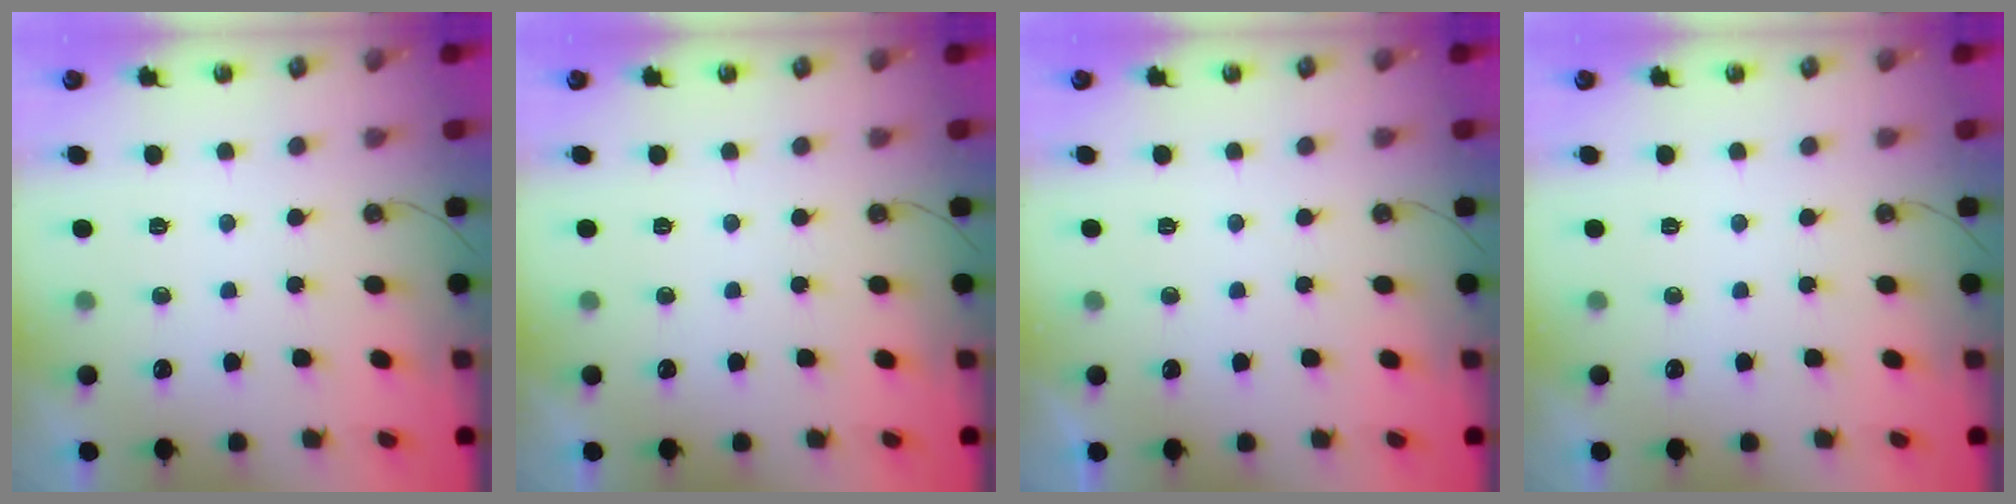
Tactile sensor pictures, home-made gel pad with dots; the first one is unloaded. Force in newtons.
{"total": 0.0}
{"total": 0.0}
{"total": 0.0}